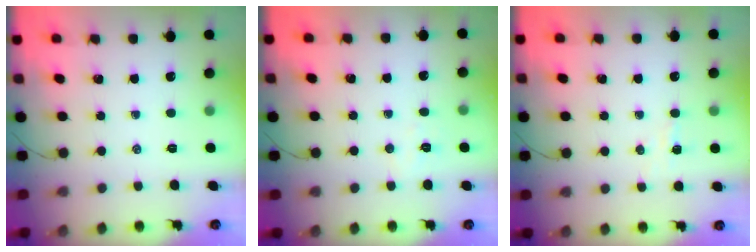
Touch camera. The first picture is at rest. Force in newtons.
{"total": 3.7, "press": 3.6, "slide": 0.8}
{"total": 3.6, "press": 3.5, "slide": 0.9}